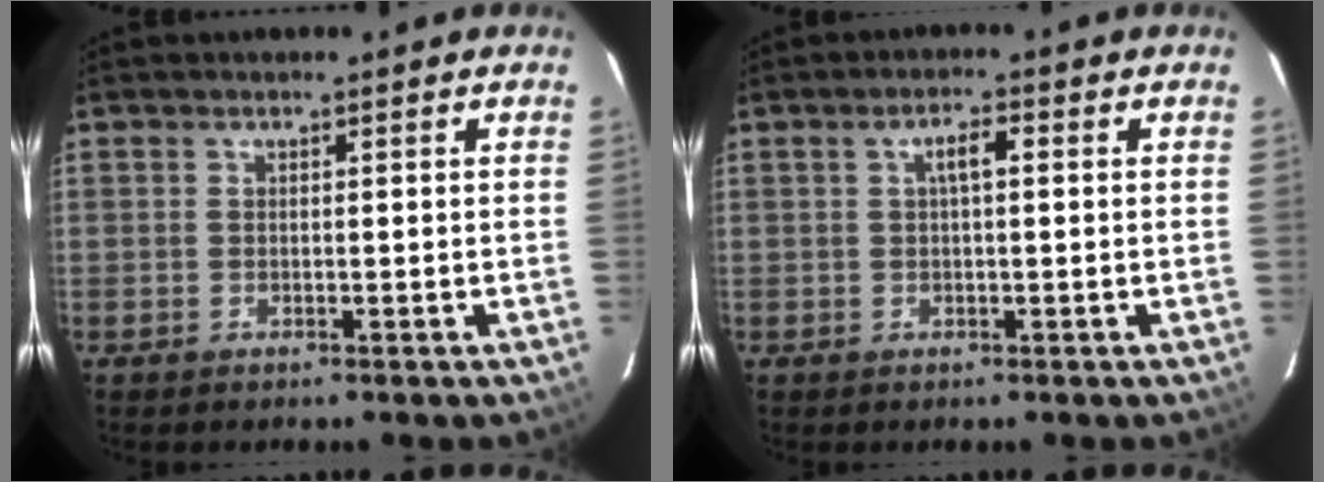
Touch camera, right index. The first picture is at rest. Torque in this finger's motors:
{"motor_torque": [0.20, -0.09, 0.21, 0.05]}